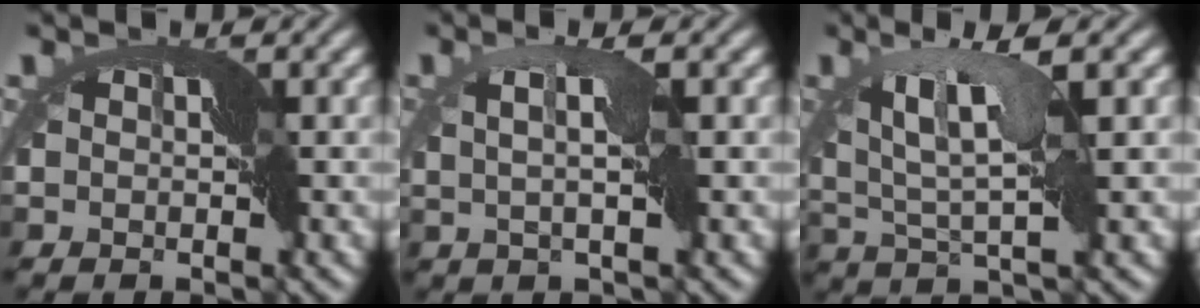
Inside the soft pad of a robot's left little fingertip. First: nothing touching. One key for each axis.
{"total": 1.8, "fx": 0.8, "fy": -0.9, "fz": 1.4, "tx": -0.049, "ty": 0.001, "tz": 0.013}
{"total": 5.0, "fx": 2.1, "fy": 0.4, "fz": 4.5, "tx": -0.105, "ty": 0.005, "tz": 0.031}